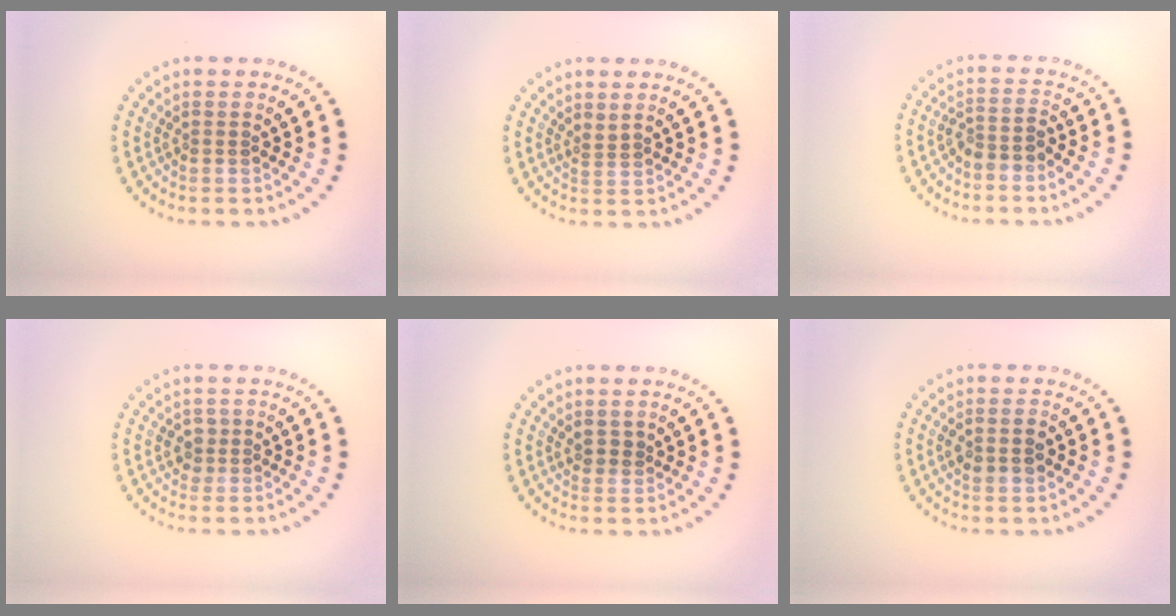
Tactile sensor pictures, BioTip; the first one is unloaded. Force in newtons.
{"total": 0.8, "press": 0.2, "slide": 0.7}
{"total": 2.1, "press": 1.6, "slide": 1.3}
{"total": 1.4, "press": 1.2, "slide": 0.8}
{"total": 1.0, "press": 0.8, "slide": 0.7}
{"total": 1.9, "press": 1.9, "slide": 0.2}